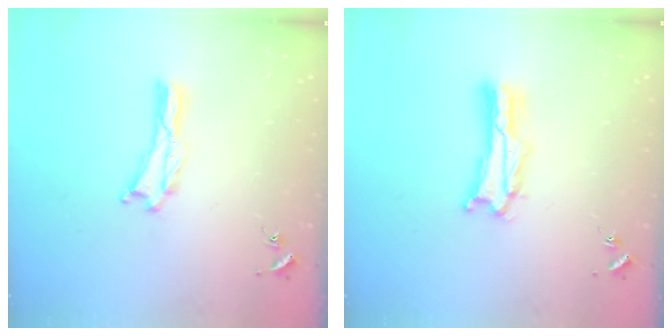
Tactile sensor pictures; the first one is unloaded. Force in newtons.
{"total": 2.0, "press": 2.0, "slide": 0.3}